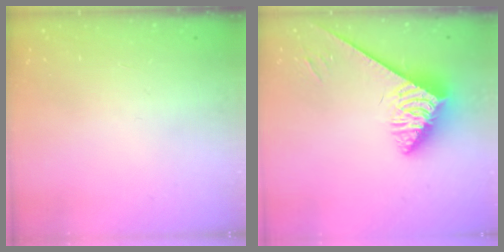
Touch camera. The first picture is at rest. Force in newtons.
{"total": 3.7, "press": 3.7, "slide": 0.6}